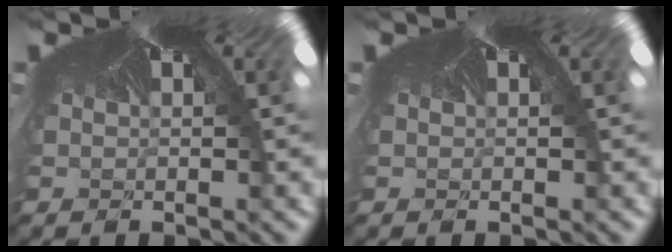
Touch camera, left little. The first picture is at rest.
{"total": 0.0}